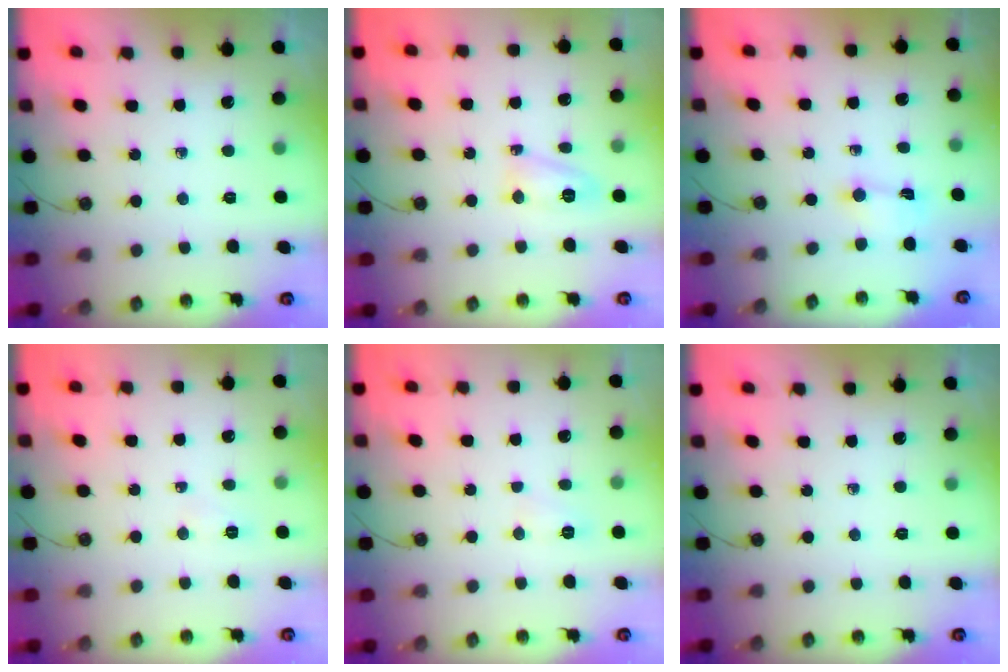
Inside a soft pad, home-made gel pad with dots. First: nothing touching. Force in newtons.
{"total": 7.0, "press": 7.0, "slide": 0.4}
{"total": 1.0, "press": 0.9, "slide": 0.5}
{"total": 4.4, "press": 4.1, "slide": 1.6}
{"total": 6.9, "press": 6.9, "slide": 0.6}
{"total": 0.0}